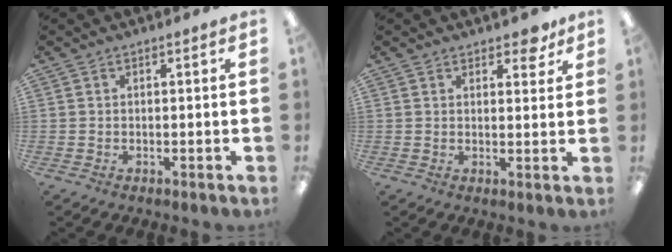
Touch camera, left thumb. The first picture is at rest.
{"total": 4.3, "force": [3.3, 2.1, 1.7], "torque": [-0.008, -0.014, 0.055]}